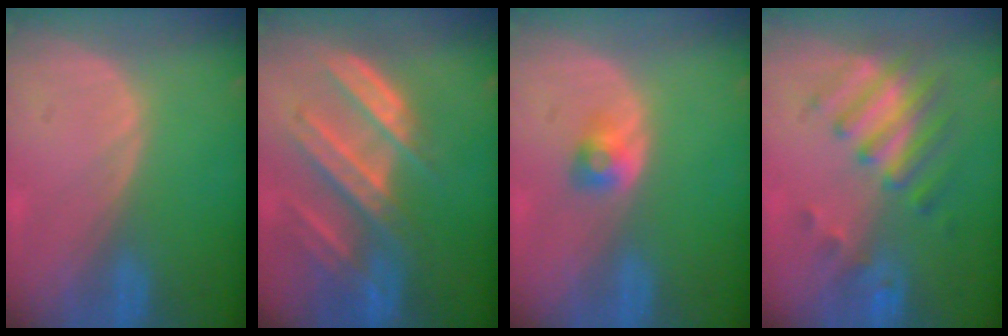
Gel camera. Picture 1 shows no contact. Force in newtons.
{"total": 9.2, "press": 8.2, "slide": 4.1}
{"total": 2.5, "press": 2.3, "slide": 1.1}
{"total": 8.0, "press": 7.0, "slide": 3.9}